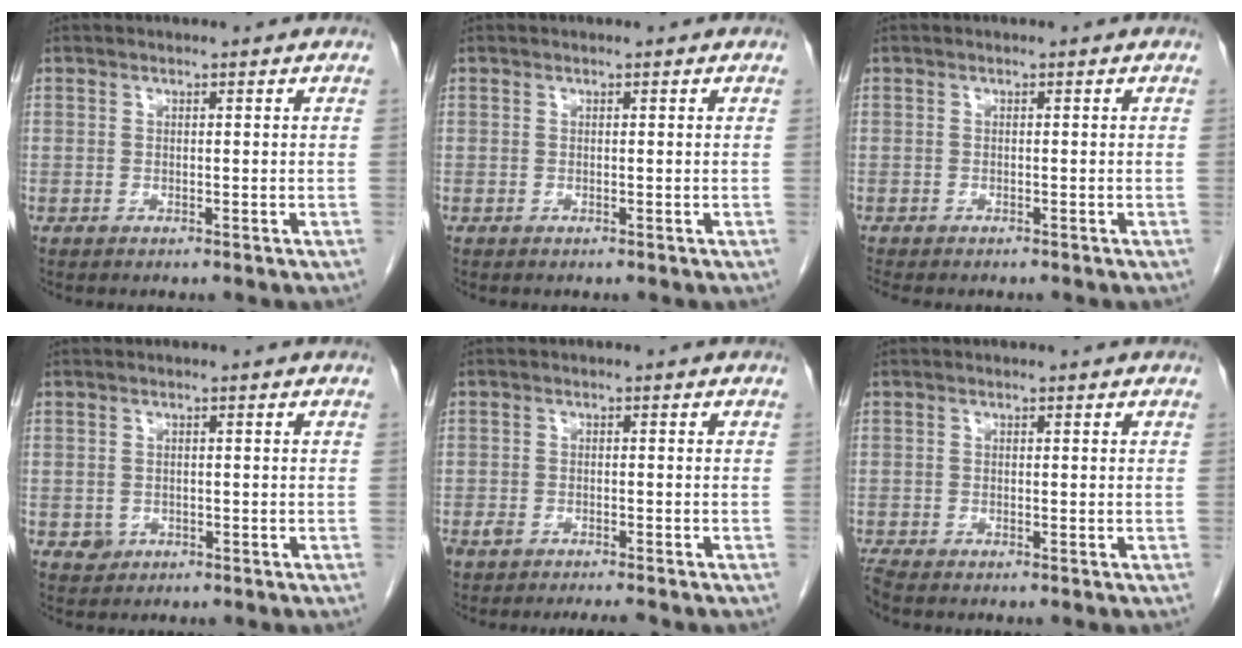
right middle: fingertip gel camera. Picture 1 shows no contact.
{"total": 0.0}
{"total": 3.7, "force": [-3.2, 1.0, 1.5], "torque": [-0.021, -0.008, -0.042]}
{"total": 1.5, "force": [-0.5, 1.4, 0.3], "torque": [-0.002, 0.005, -0.005]}
{"total": 4.6, "force": [-3.9, 1.0, 2.3], "torque": [-0.036, -0.004, -0.059]}
{"total": 0.9, "force": [-0.9, -0.1, 0.1], "torque": [-0.011, -0.006, -0.018]}